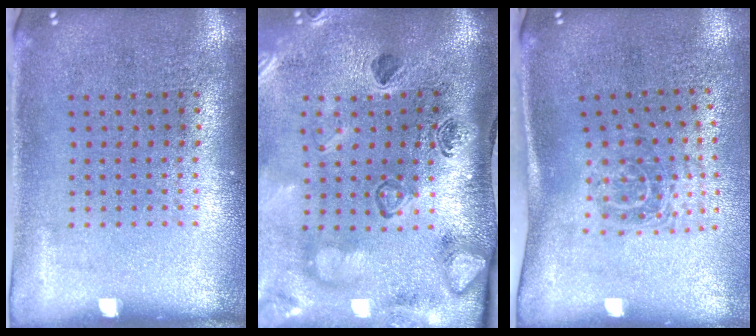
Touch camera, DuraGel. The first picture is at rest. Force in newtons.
{"total": 2.8, "press": 2.3, "slide": 1.6}
{"total": 1.7, "press": 1.1, "slide": 1.3}